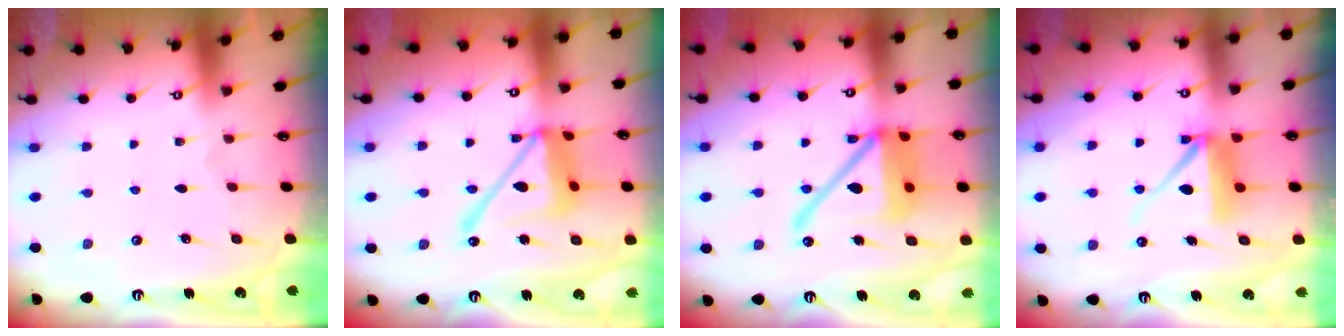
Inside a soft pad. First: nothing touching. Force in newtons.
{"total": 17.0, "press": 16.9, "slide": 1.6}
{"total": 18.1, "press": 17.9, "slide": 2.6}
{"total": 9.9, "press": 9.9, "slide": 0.9}